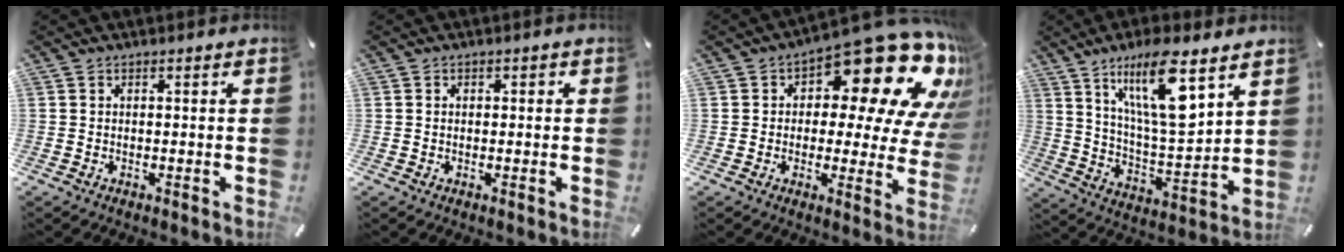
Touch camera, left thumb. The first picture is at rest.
{"total": 1.0, "force": [-0.1, 0.7, 0.6], "torque": [-0.012, 0.005, -0.004]}
{"total": 20.9, "force": [11.6, 9.4, 14.7], "torque": [-0.193, -0.089, 0.188]}
{"total": 17.8, "force": [10.7, 5.2, 13.3], "torque": [-0.246, -0.044, 0.172]}